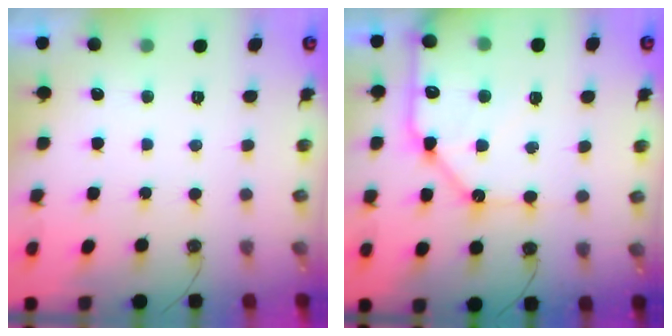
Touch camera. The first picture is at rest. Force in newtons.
{"total": 17.7, "press": 17.5, "slide": 2.2}